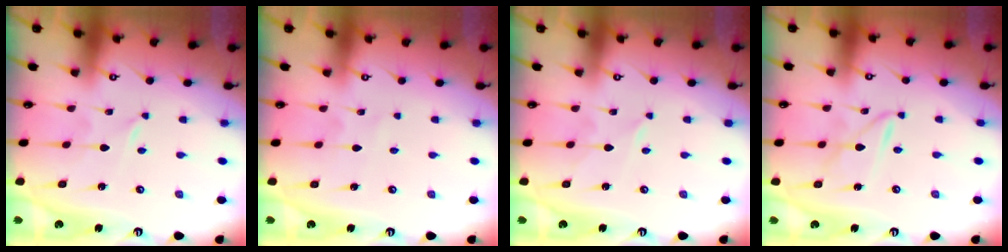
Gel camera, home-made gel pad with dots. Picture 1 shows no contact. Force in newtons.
{"total": 2.6, "press": 2.6, "slide": 0.2}
{"total": 2.4, "press": 2.4, "slide": 0.3}
{"total": 5.4, "press": 5.4, "slide": 0.4}